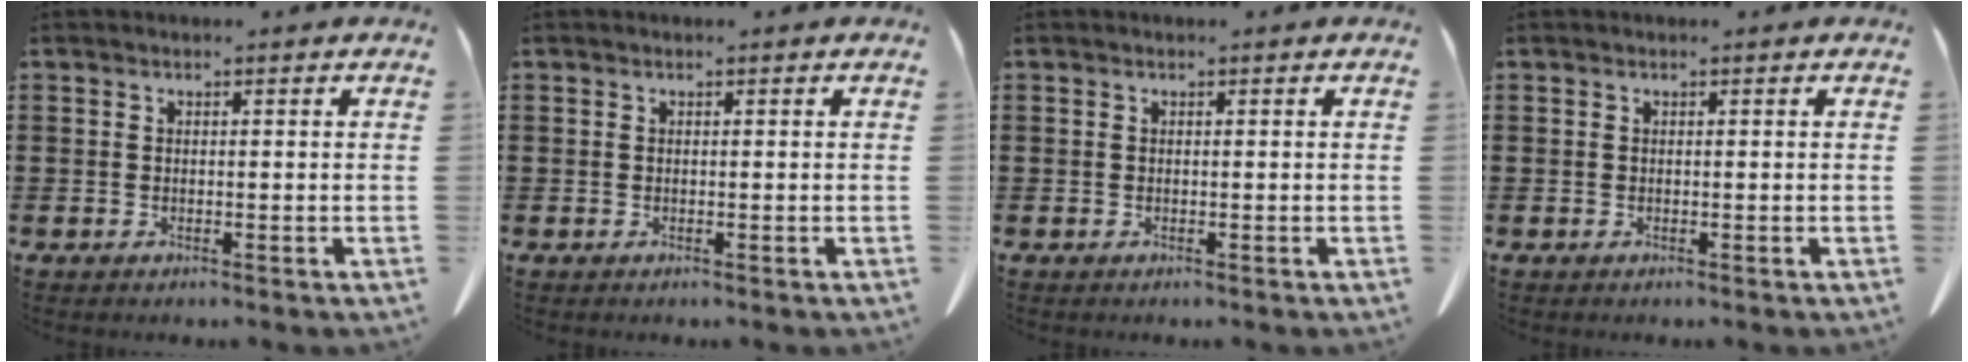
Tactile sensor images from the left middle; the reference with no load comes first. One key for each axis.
{"total": 0.0}
{"total": 0.0}
{"total": 0.0}